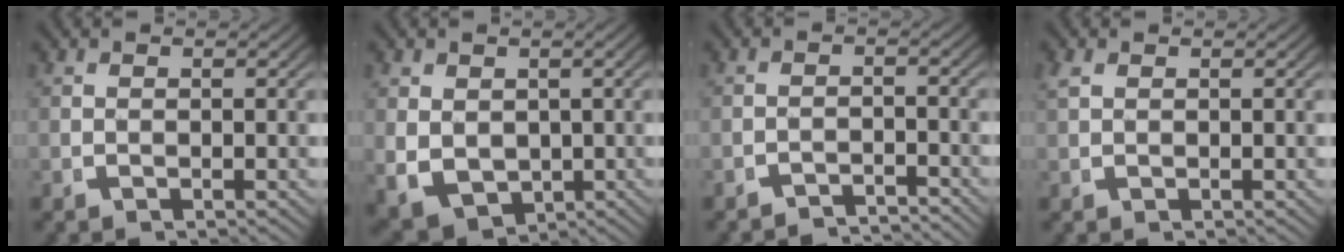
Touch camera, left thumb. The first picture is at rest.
{"total": 6.3, "force": [-1.7, 5.1, 3.3], "torque": [-0.085, -0.044, 0.000]}
{"total": 3.0, "force": [-2.9, 0.2, 0.3], "torque": [0.005, -0.008, -0.049]}
{"total": 0.9, "force": [0.7, 0.4, 0.4], "torque": [-0.012, 0.001, 0.020]}